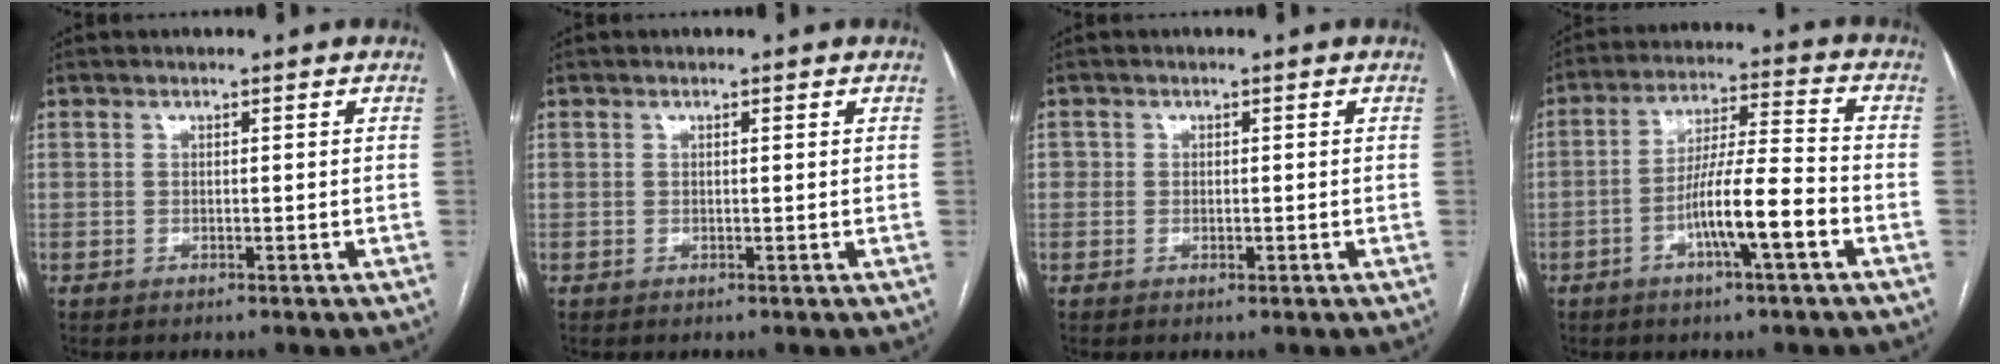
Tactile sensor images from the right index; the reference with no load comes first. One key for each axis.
{"total": 0.0}
{"total": 1.5, "fx": -0.2, "fy": 1.3, "fz": 0.7, "tx": -0.007, "ty": 0.002, "tz": -0.002}
{"total": 10.1, "fx": -4.0, "fy": 0.7, "fz": 9.2, "tx": -0.165, "ty": 0.009, "tz": -0.071}